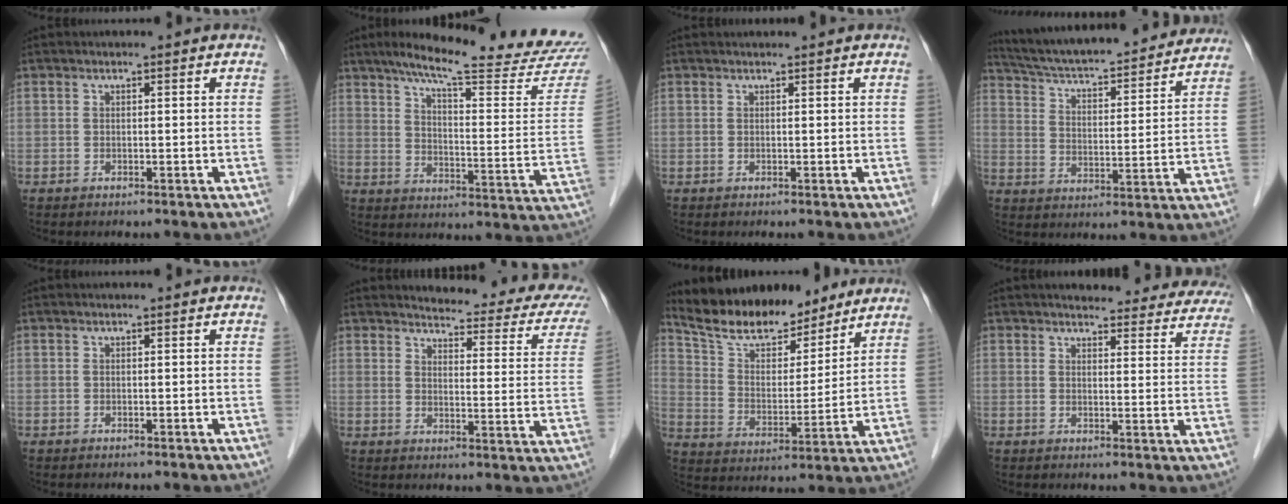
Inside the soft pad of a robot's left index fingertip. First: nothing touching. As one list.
[{"total": 24.2, "force": [21.1, 1.0, 11.8], "torque": [-0.166, -0.061, 0.270]}, {"total": 1.4, "force": [1.3, 0.1, 0.3], "torque": [-0.004, 0.019, 0.022]}, {"total": 25.2, "force": [22.8, 3.9, 9.9], "torque": [-0.165, -0.007, 0.314]}, {"total": 0.0}, {"total": 17.4, "force": [15.6, 3.5, 6.9], "torque": [-0.061, -0.059, 0.153]}, {"total": 15.2, "force": [13.3, 4.3, 5.8], "torque": [-0.095, 0.005, 0.232]}, {"total": 20.1, "force": [18.6, 4.9, 5.6], "torque": [-0.044, -0.031, 0.199]}]